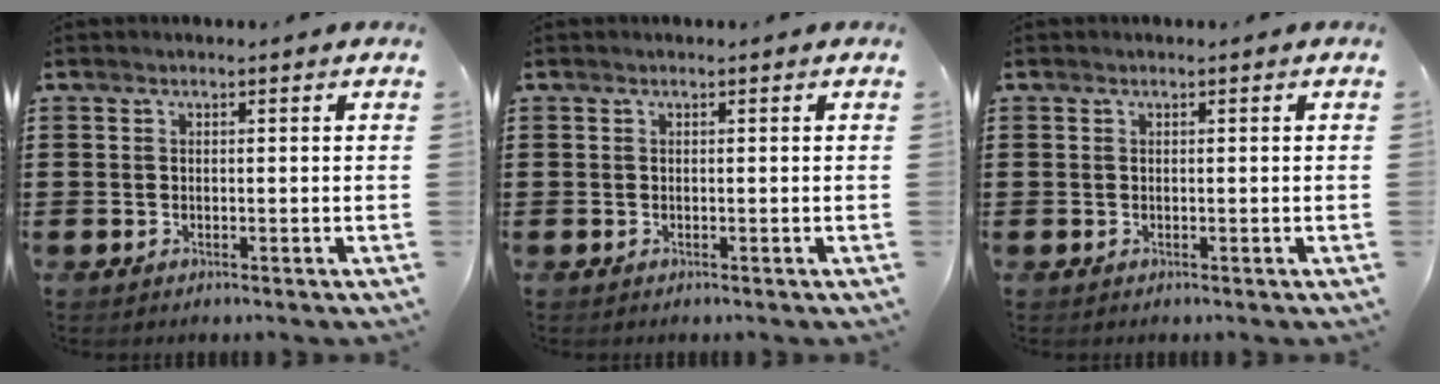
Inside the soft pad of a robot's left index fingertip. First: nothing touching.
{"total": 0.0}
{"total": 0.0}